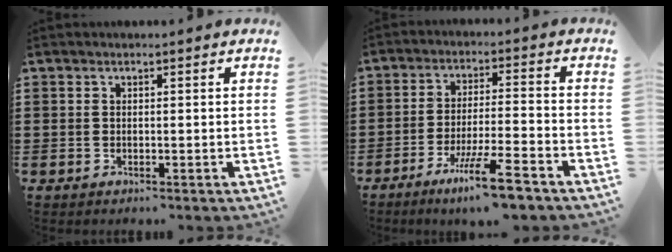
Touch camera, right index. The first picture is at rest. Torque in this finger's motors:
{"motor_torque": [1.67, -0.47, 0.66, 0.21]}